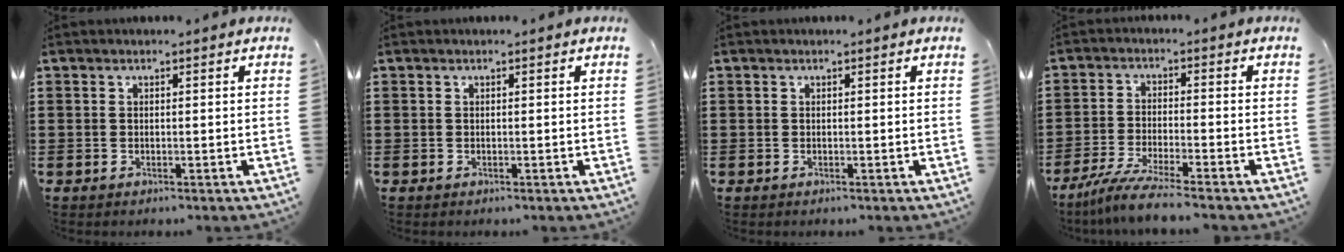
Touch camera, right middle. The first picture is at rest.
{"total": 0.0}
{"total": 0.0}
{"total": 5.7, "force": [-5.0, -0.5, 2.8], "torque": [-0.071, -0.023, -0.100]}